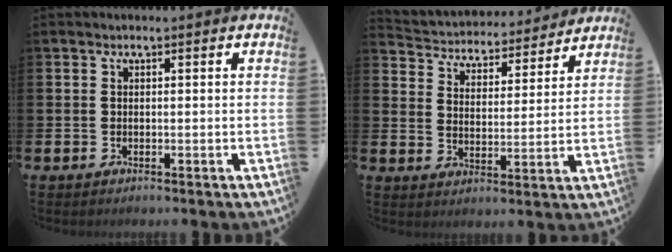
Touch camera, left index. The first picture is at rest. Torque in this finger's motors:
{"motor_torque": [0.91, -1.23, 0.29, 0.02]}